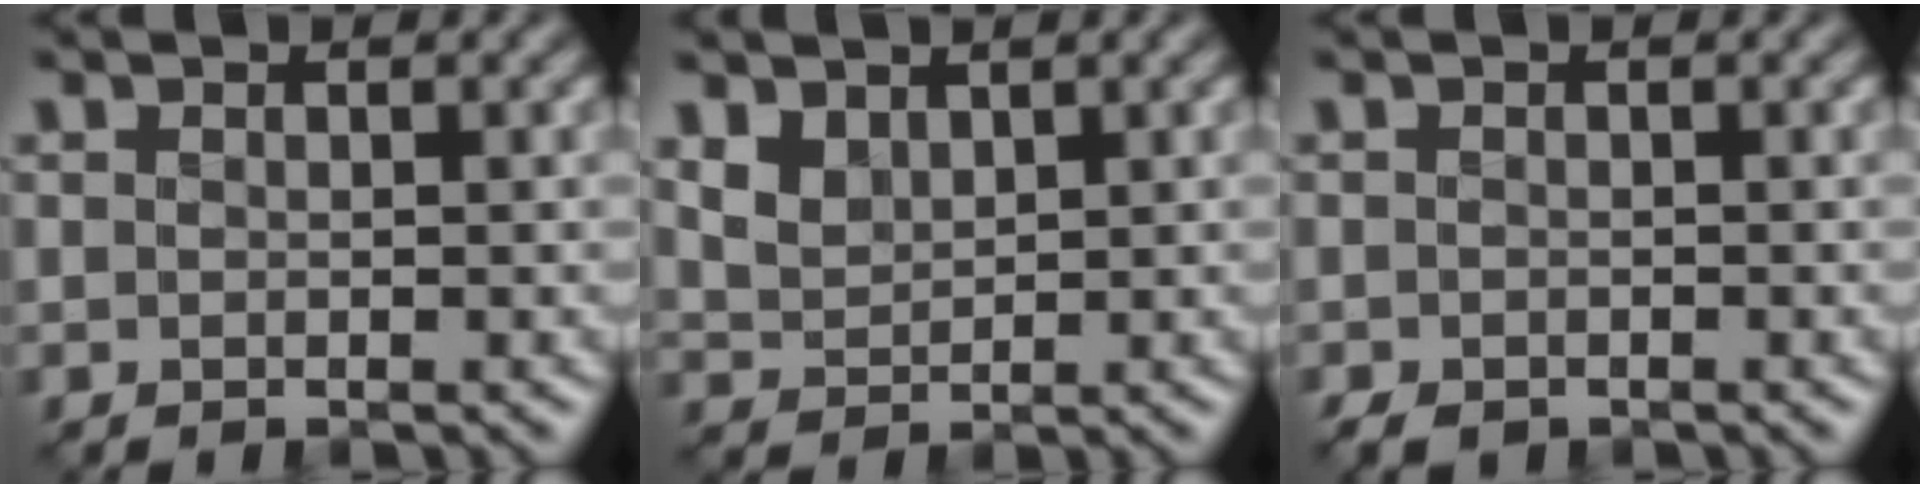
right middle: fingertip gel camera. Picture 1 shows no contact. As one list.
[{"total": 2.7, "force": [1.8, 1.6, 1.2], "torque": [-0.035, -0.005, 0.045]}, {"total": 1.1, "force": [-0.8, 0.6, 0.4], "torque": [-0.008, -0.005, -0.017]}]